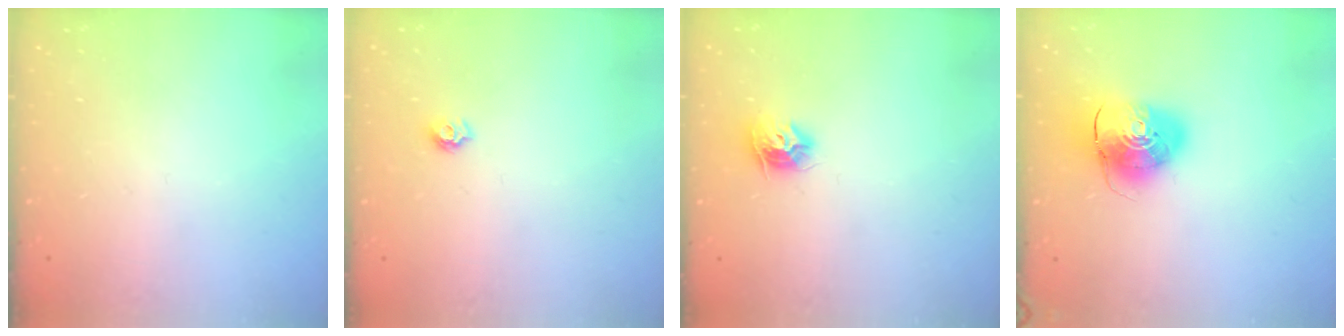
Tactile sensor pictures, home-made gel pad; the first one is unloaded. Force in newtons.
{"total": 5.7, "press": 5.7, "slide": 0.6}
{"total": 9.3, "press": 9.3, "slide": 0.2}
{"total": 10.9, "press": 10.7, "slide": 1.6}